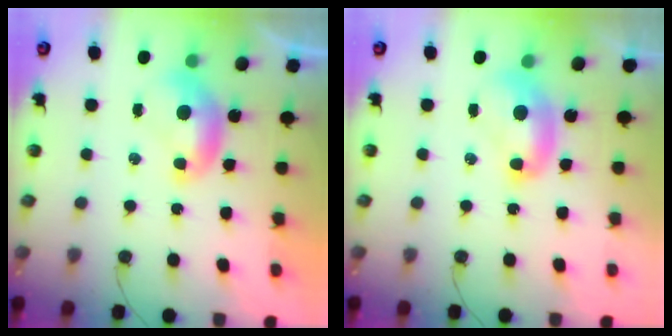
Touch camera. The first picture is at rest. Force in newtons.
{"total": 2.3, "press": 2.3, "slide": 0.2}